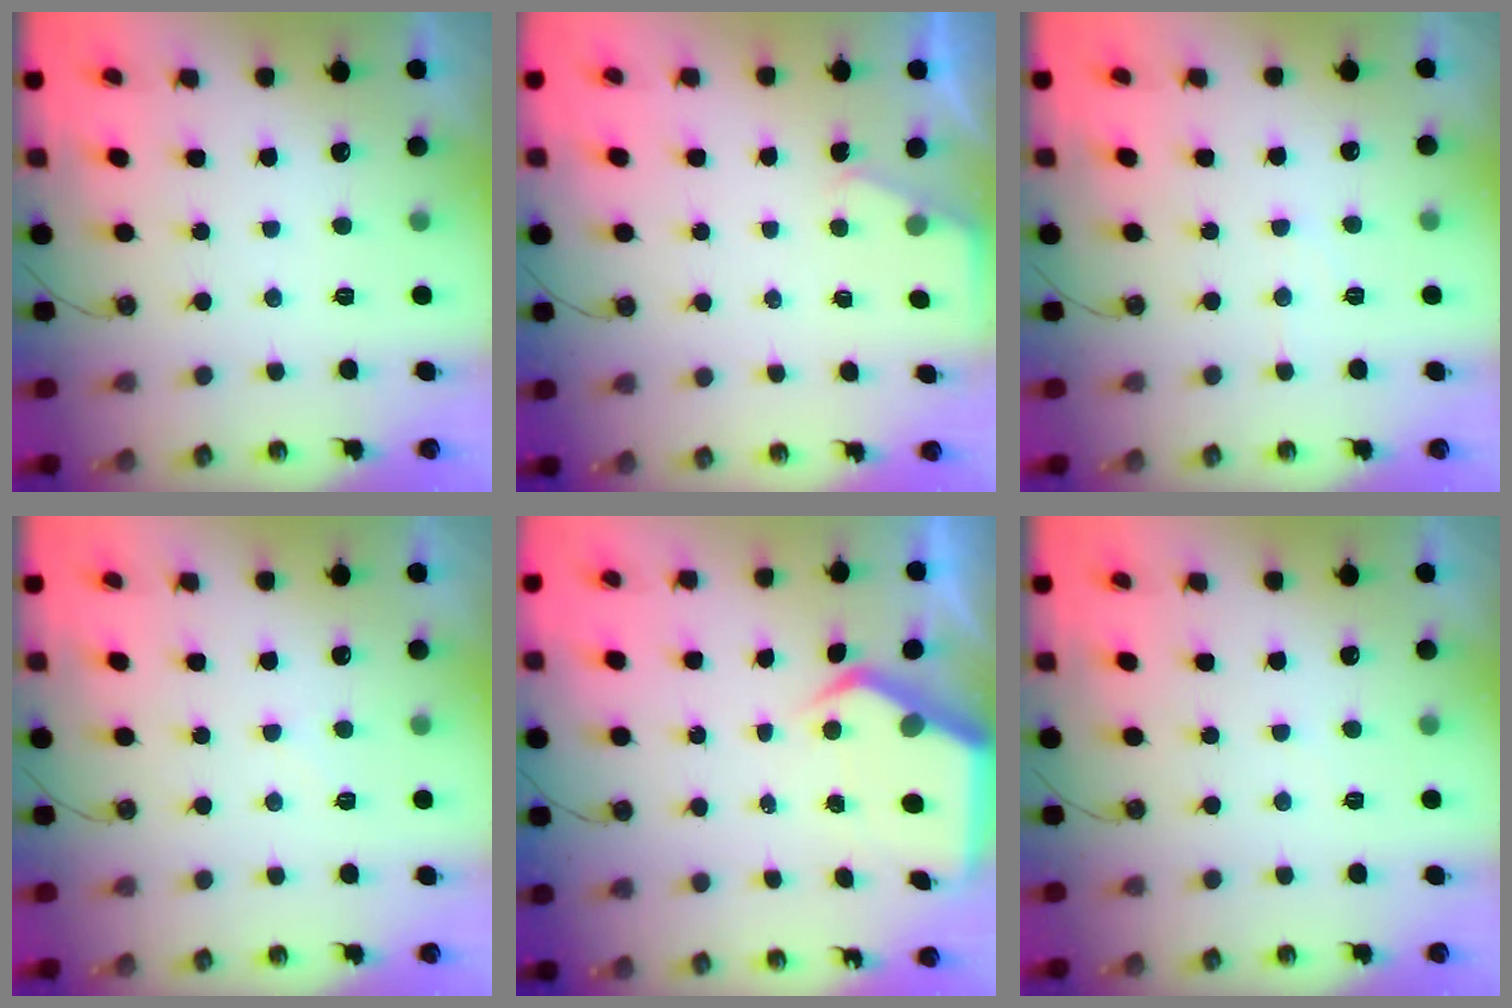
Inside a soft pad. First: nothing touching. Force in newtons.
{"total": 2.0, "press": 2.0, "slide": 0.3}
{"total": 5.5, "press": 5.5, "slide": 0.7}
{"total": 6.8, "press": 6.8, "slide": 0.7}
{"total": 7.0, "press": 6.9, "slide": 0.8}
{"total": 2.7, "press": 2.7, "slide": 0.5}